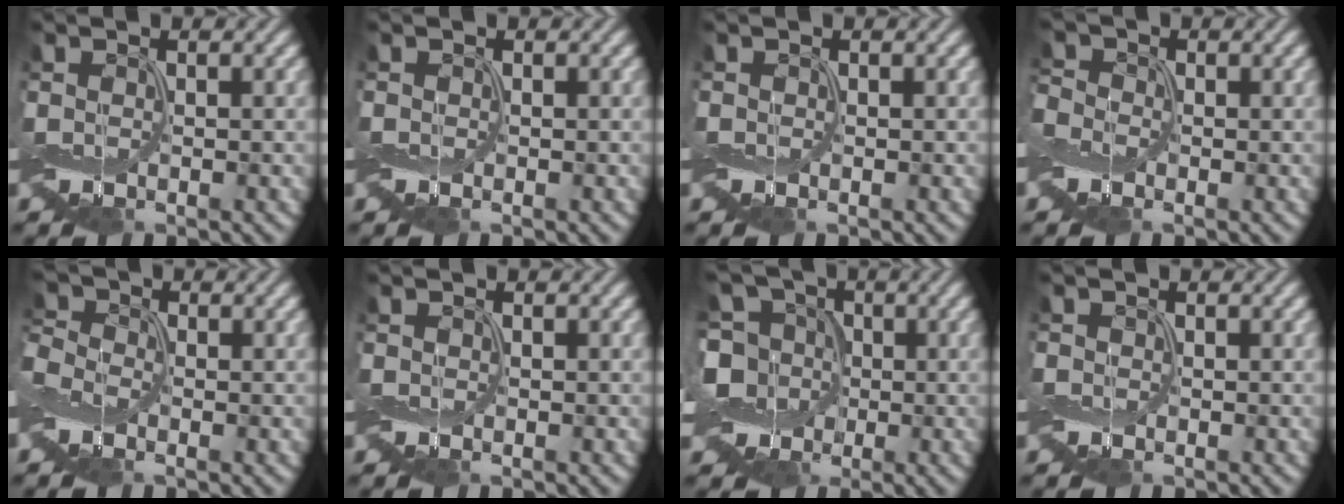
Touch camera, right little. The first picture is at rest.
{"total": 0.0}
{"total": 0.0}
{"total": 1.5, "force": [-1.0, 1.1, 0.0], "torque": [-0.003, 0.005, -0.026]}
{"total": 2.3, "force": [-1.2, 1.8, 1.0], "torque": [-0.028, 0.003, -0.034]}
{"total": 0.0}
{"total": 6.9, "force": [-1.3, 6.0, 3.1], "torque": [-0.068, 0.015, -0.046]}
{"total": 0.5, "force": [-0.1, 0.4, -0.3], "torque": [0.004, 0.002, -0.002]}